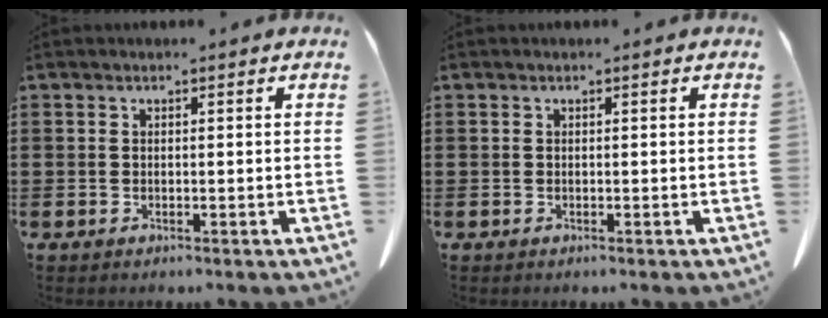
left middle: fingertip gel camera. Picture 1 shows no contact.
{"total": 0.0}